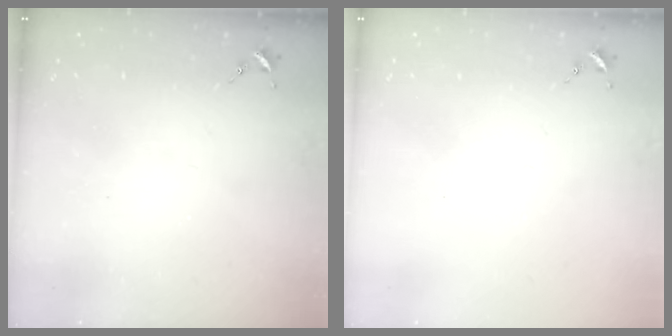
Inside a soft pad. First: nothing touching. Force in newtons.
{"total": 0.0}